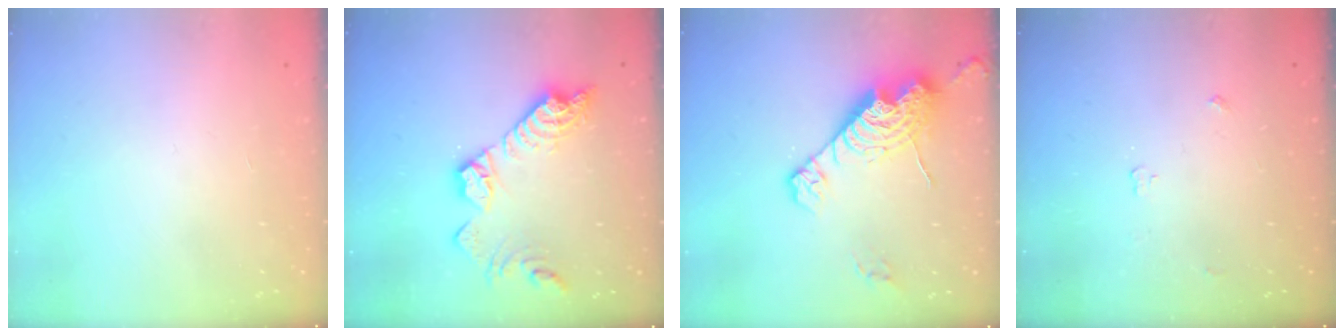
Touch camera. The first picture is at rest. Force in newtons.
{"total": 15.8, "press": 15.7, "slide": 1.1}
{"total": 15.4, "press": 15.3, "slide": 1.5}
{"total": 2.8, "press": 2.8, "slide": 0.5}